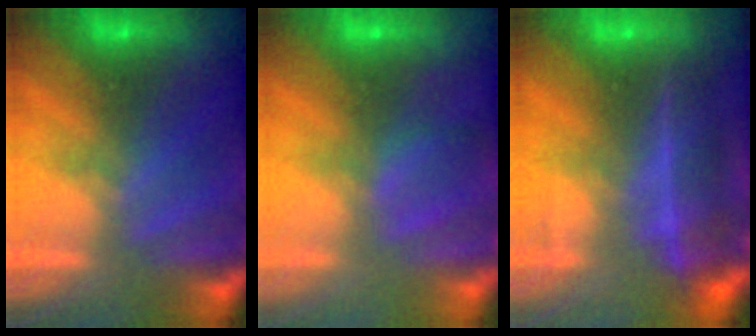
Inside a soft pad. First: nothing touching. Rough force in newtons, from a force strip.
{"total": 2.1}
{"total": 7.3}